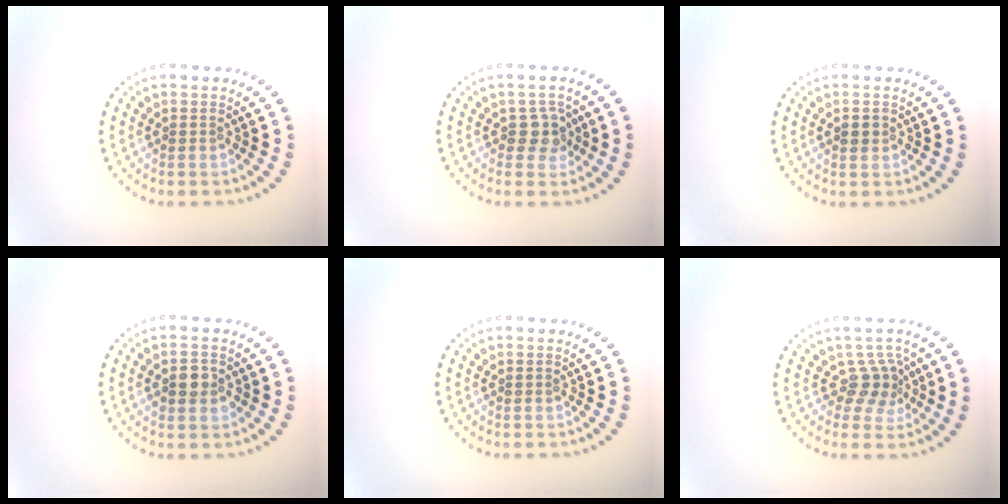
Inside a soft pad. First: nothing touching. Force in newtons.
{"total": 2.1, "press": 1.9, "slide": 0.8}
{"total": 1.3, "press": 1.3, "slide": 0.1}
{"total": 2.5, "press": 2.4, "slide": 0.3}
{"total": 0.0}
{"total": 2.5, "press": 1.8, "slide": 1.7}